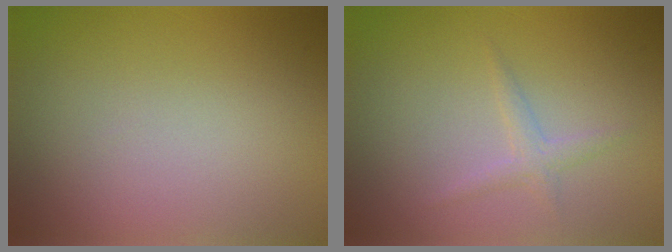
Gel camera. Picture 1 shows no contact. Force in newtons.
{"total": 1.4, "press": 1.4, "slide": 0.0}